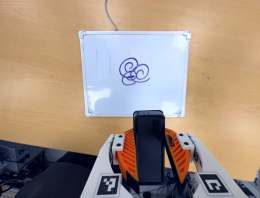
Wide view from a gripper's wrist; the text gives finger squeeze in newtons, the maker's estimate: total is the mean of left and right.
{"total": 6.6, "left": 5.4, "right": 7.7}